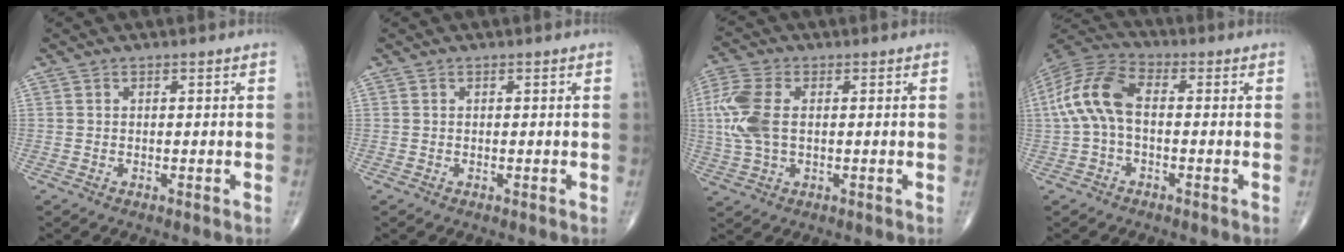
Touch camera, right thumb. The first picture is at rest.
{"total": 0.0}
{"total": 9.6, "force": [0.8, 5.6, 7.8], "torque": [-0.201, 0.010, 0.018]}
{"total": 11.6, "force": [0.1, 6.4, 9.7], "torque": [-0.207, 0.034, -0.007]}